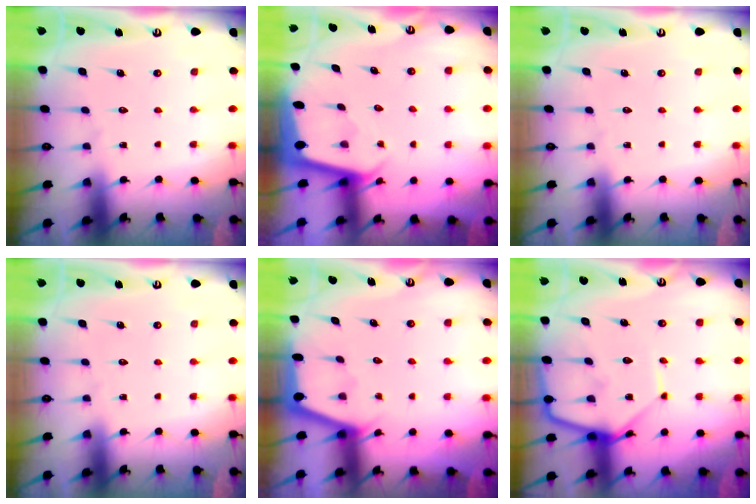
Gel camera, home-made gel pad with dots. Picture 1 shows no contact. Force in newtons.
{"total": 1.9, "press": 1.9, "slide": 0.1}
{"total": 0.0}
{"total": 0.0}
{"total": 1.8, "press": 1.8, "slide": 0.4}
{"total": 11.2, "press": 11.1, "slide": 1.1}